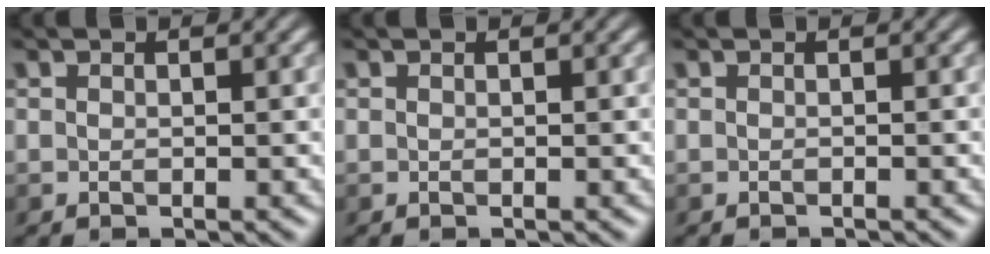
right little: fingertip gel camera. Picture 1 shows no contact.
{"total": 0.0}
{"total": 0.8, "force": [-0.8, 0.1, 0.2], "torque": [0.002, -0.002, -0.012]}